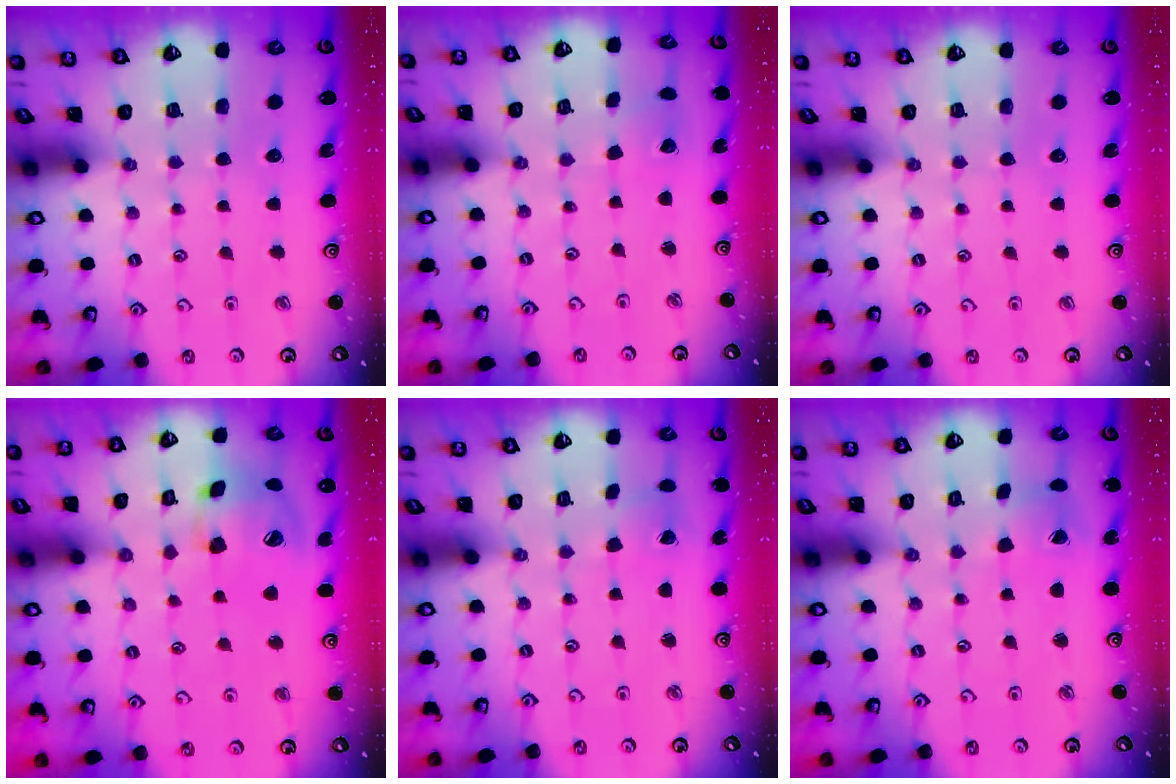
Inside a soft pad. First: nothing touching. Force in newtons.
{"total": 2.3, "press": 2.3, "slide": 0.2}
{"total": 0.0}
{"total": 20.0, "press": 19.7, "slide": 2.9}
{"total": 2.3, "press": 2.3, "slide": 0.2}
{"total": 2.4, "press": 2.4, "slide": 0.3}